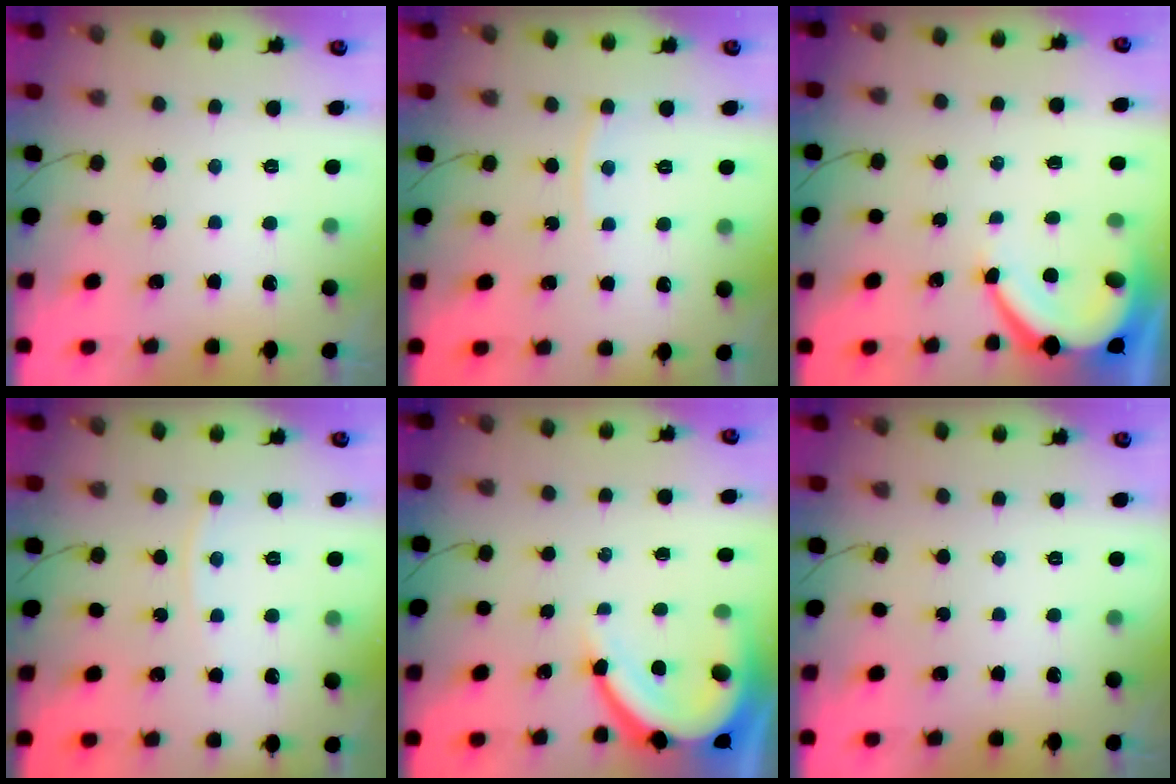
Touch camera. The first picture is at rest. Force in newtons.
{"total": 5.4, "press": 5.3, "slide": 0.8}
{"total": 6.4, "press": 6.3, "slide": 0.7}
{"total": 3.5, "press": 3.5, "slide": 0.4}
{"total": 10.2, "press": 10.1, "slide": 1.1}
{"total": 0.0}